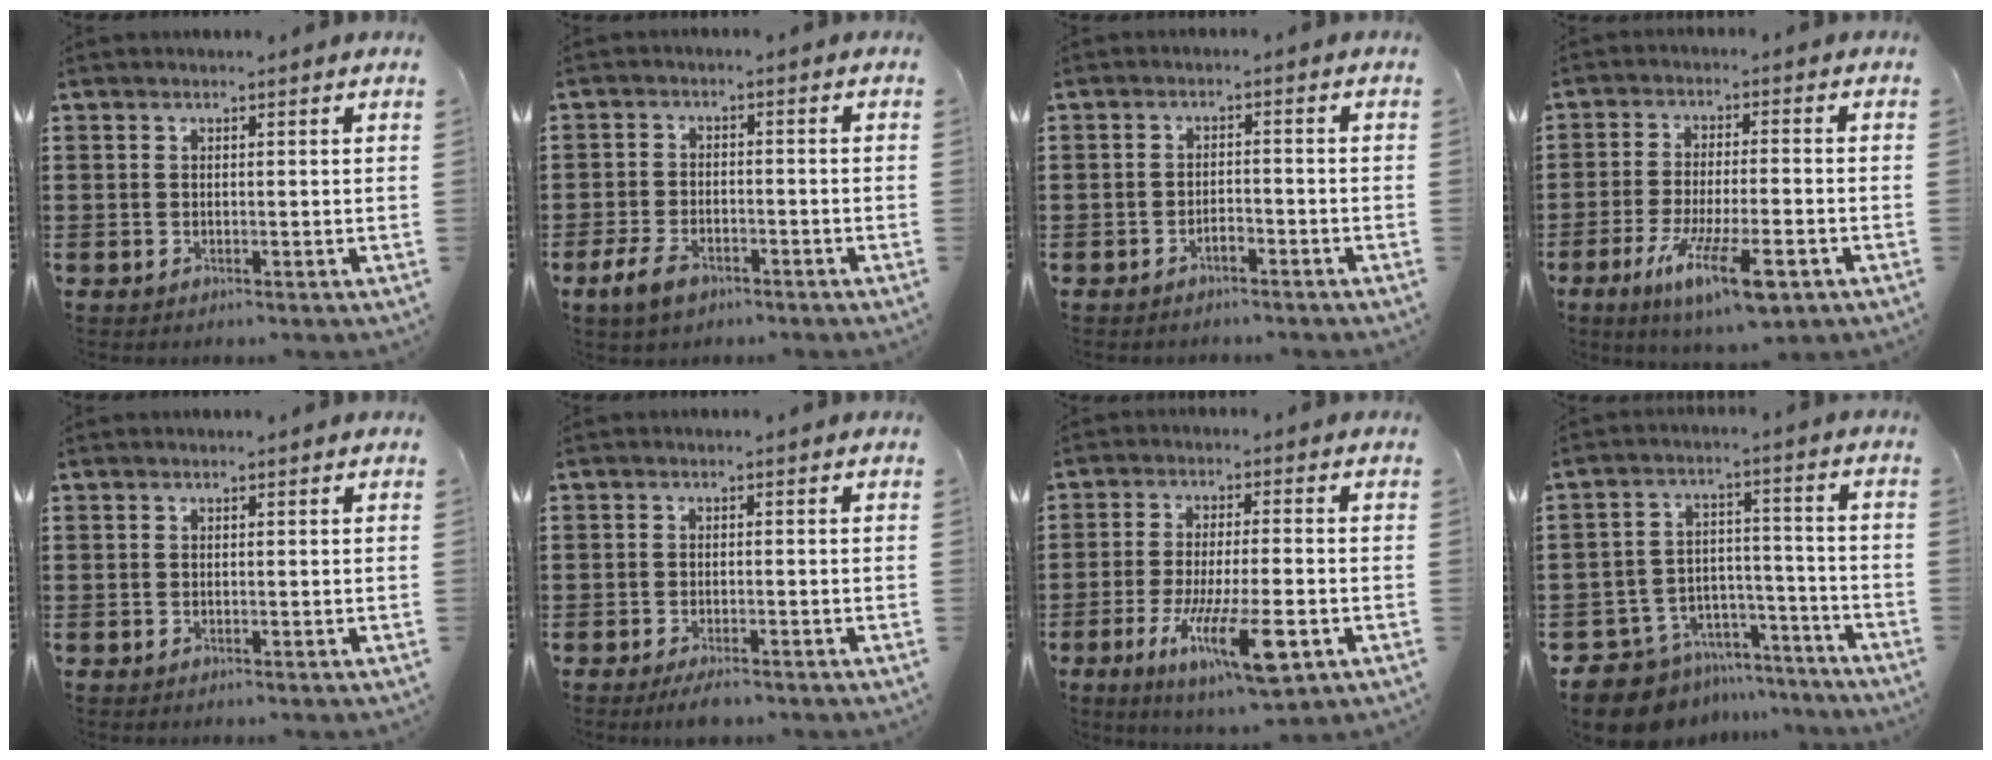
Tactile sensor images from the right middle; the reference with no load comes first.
{"total": 4.2, "force": [-2.8, 2.1, 2.3], "torque": [-0.059, 0.000, -0.056]}
{"total": 2.0, "force": [-1.7, 0.6, 0.8], "torque": [-0.021, 0.001, -0.034]}
{"total": 10.3, "force": [-5.3, 2.4, 8.4], "torque": [-0.161, -0.008, -0.094]}
{"total": 0.0}
{"total": 1.9, "force": [-1.7, 0.3, 0.8], "torque": [-0.023, -0.002, -0.034]}
{"total": 11.4, "force": [-4.8, 2.7, 10.0], "torque": [-0.186, -0.007, -0.081]}
{"total": 9.7, "force": [-9.0, 3.3, 1.6], "torque": [-0.046, 0.027, -0.176]}